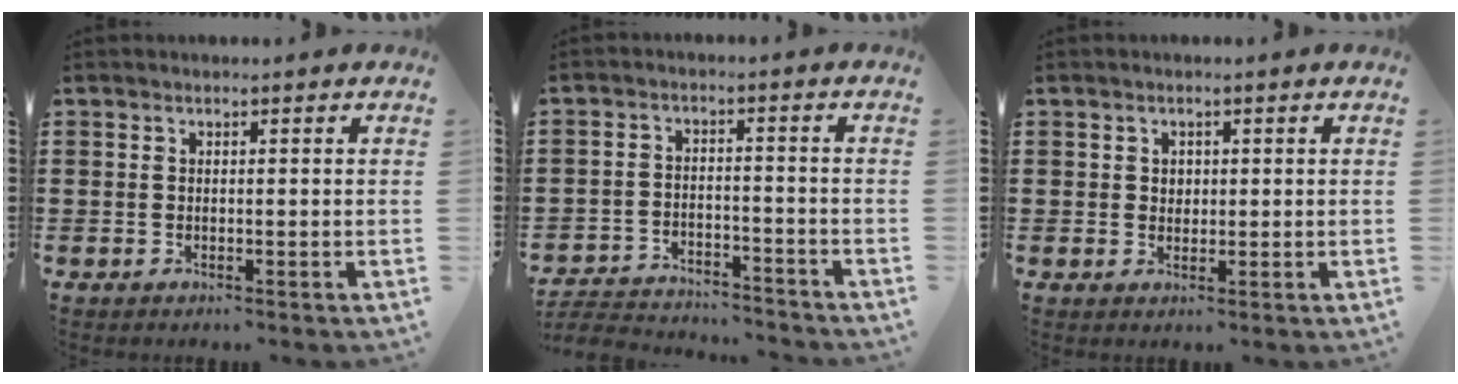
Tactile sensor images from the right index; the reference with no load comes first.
{"total": 4.0, "force": [-3.9, 0.6, 0.4], "torque": [-0.020, 0.003, -0.086]}
{"total": 1.4, "force": [0.5, 1.2, 0.5], "torque": [-0.012, 0.006, 0.009]}